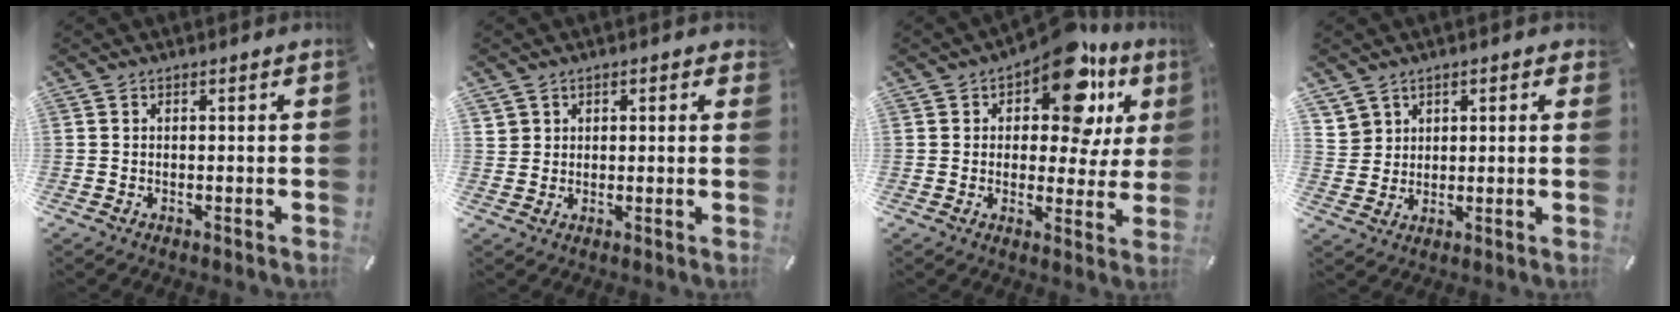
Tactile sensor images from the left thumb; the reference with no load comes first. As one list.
[{"total": 3.0, "force": [1.5, 2.6, -0.2], "torque": [0.010, -0.005, 0.026]}, {"total": 16.2, "force": [8.5, 8.2, 11.0], "torque": [-0.154, -0.044, 0.141]}, {"total": 5.2, "force": [2.7, 4.4, 0.0], "torque": [-0.006, -0.013, 0.049]}]